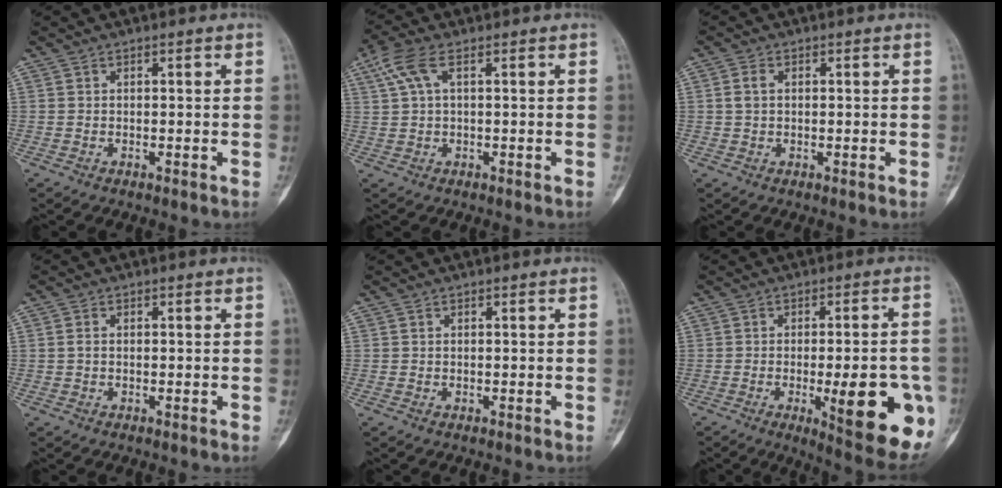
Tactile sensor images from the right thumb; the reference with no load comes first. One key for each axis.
{"total": 5.7, "fx": 2.2, "fy": 2.2, "fz": 4.7, "tx": -0.123, "ty": 0.017, "tz": 0.047}
{"total": 2.3, "fx": 0.3, "fy": 1.7, "fz": 1.6, "tx": -0.033, "ty": 0.004, "tz": 0.007}
{"total": 1.0, "fx": 0.0, "fy": 0.7, "fz": 0.7, "tx": -0.013, "ty": 0.002, "tz": 0.000}
{"total": 0.0}
{"total": 17.1, "fx": -4.8, "fy": 4.9, "fz": 15.6, "tx": -0.156, "ty": 0.002, "tz": -0.043}